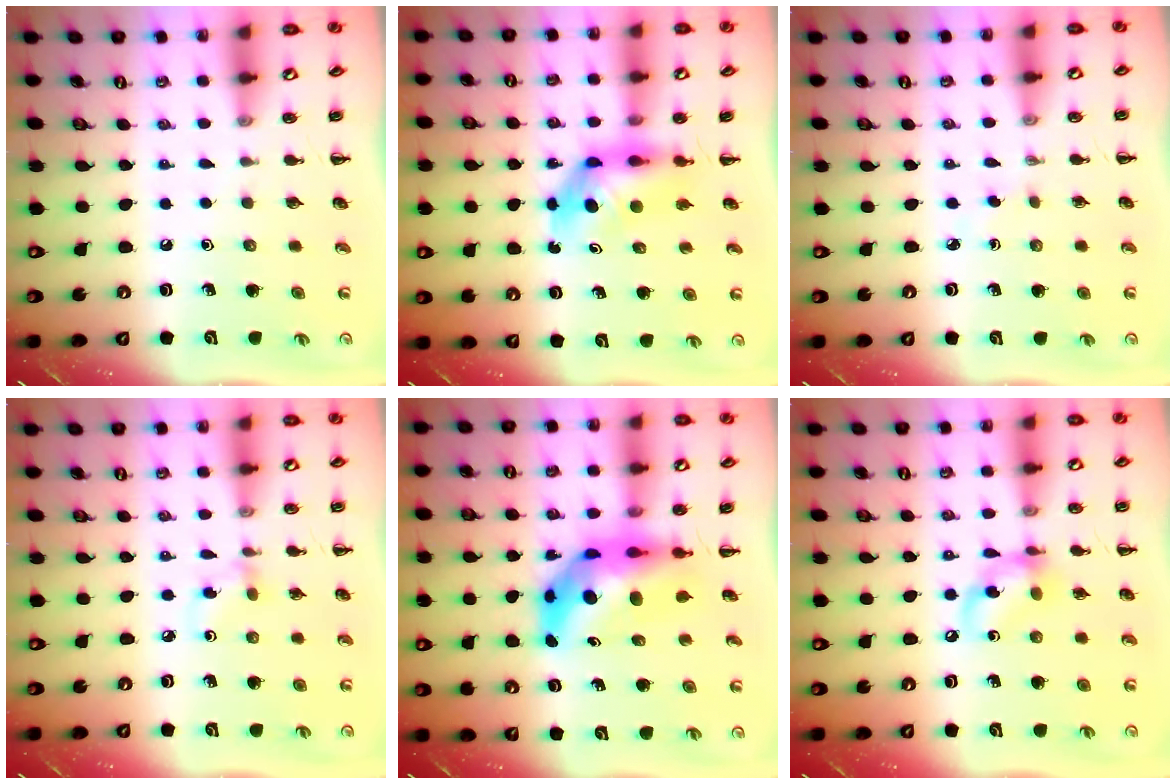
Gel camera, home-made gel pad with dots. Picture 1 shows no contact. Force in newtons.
{"total": 5.3, "press": 5.2, "slide": 1.0}
{"total": 1.7, "press": 1.5, "slide": 0.8}
{"total": 2.8, "press": 2.6, "slide": 1.1}
{"total": 9.9, "press": 9.3, "slide": 3.3}
{"total": 10.2, "press": 10.1, "slide": 1.7}